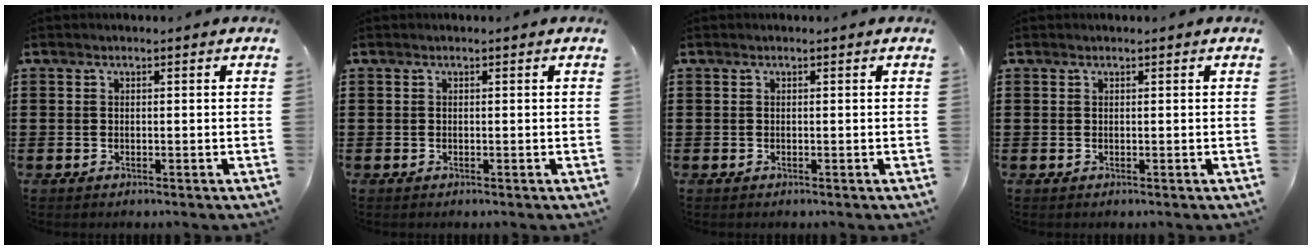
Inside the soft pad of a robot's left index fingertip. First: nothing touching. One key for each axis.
{"total": 0.0}
{"total": 0.0}
{"total": 0.0}